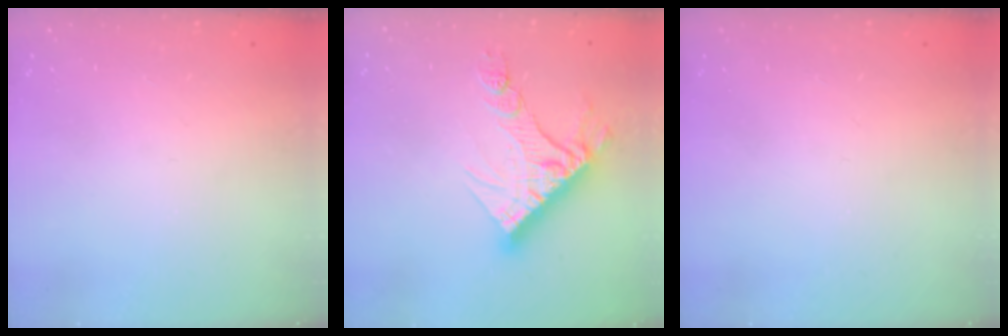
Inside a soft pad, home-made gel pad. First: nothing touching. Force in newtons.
{"total": 14.4, "press": 14.4, "slide": 1.1}
{"total": 0.0}